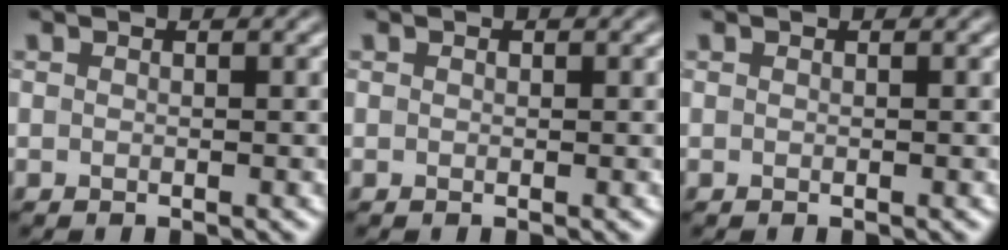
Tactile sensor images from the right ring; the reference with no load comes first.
{"total": 0.0}
{"total": 0.0}